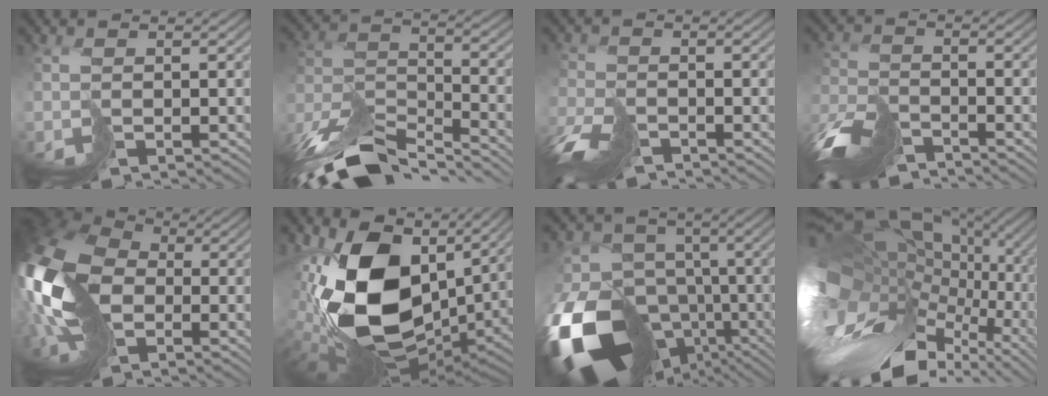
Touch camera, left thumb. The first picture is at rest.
{"total": 14.2, "force": [-11.2, 5.2, 7.0], "torque": [-0.172, -0.013, -0.198]}
{"total": 6.5, "force": [-5.1, 2.6, 3.0], "torque": [-0.073, -0.021, -0.105]}
{"total": 10.0, "force": [-8.2, 3.7, 4.4], "torque": [-0.109, -0.021, -0.167]}
{"total": 16.1, "force": [-2.3, 10.8, 11.7], "torque": [-0.311, -0.025, -0.038]}
{"total": 16.4, "force": [3.7, 11.4, 11.3], "torque": [-0.239, -0.017, 0.069]}
{"total": 21.5, "force": [-9.5, 16.0, 10.7], "torque": [-0.262, -0.063, -0.120]}
{"total": 19.5, "force": [-1.0, 14.0, 13.5], "torque": [-0.279, -0.014, 0.009]}